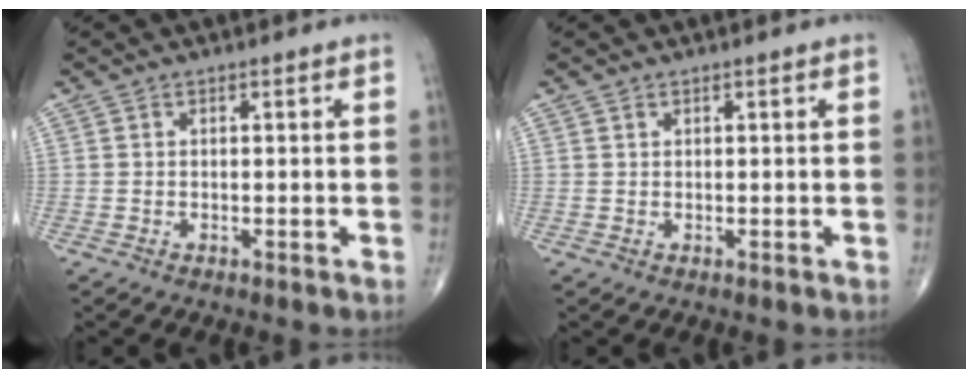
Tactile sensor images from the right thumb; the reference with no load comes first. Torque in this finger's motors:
{"motor_torque": [-0.24, 0.30, 0.02, -0.08, -0.09]}